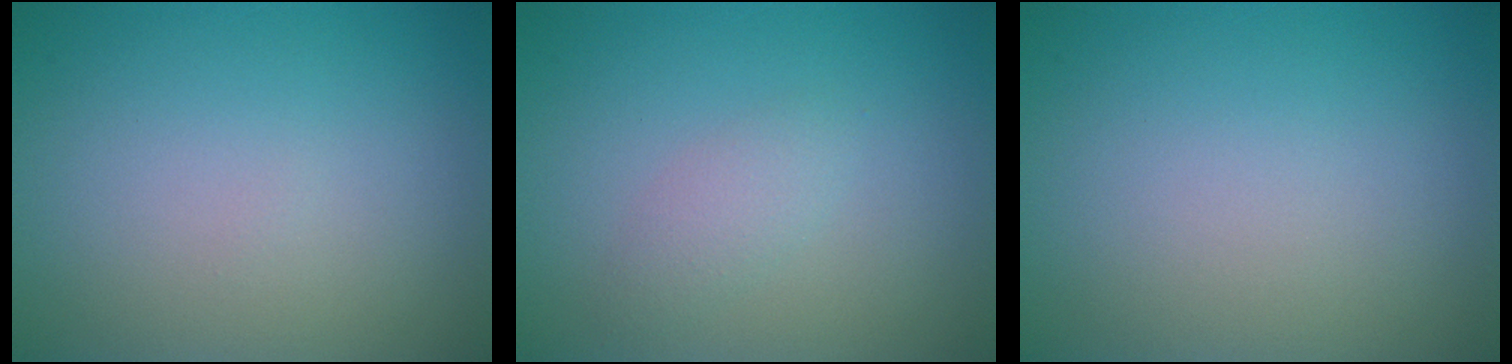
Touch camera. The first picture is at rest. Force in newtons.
{"total": 1.5, "press": 1.5, "slide": 0.1}
{"total": 0.0}